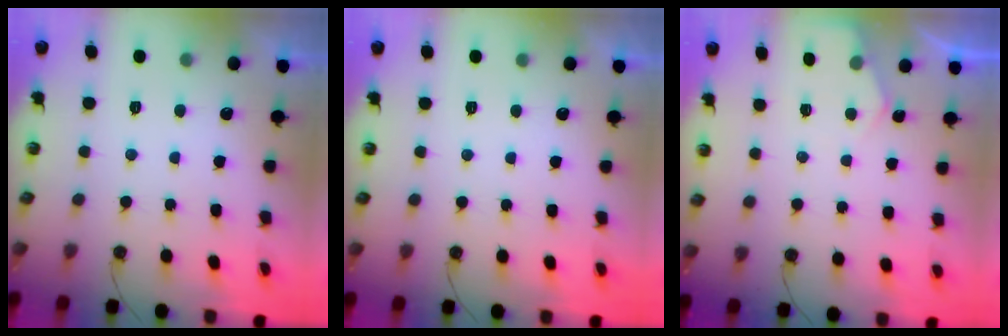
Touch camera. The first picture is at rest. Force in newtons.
{"total": 0.0}
{"total": 3.6, "press": 3.6, "slide": 0.2}